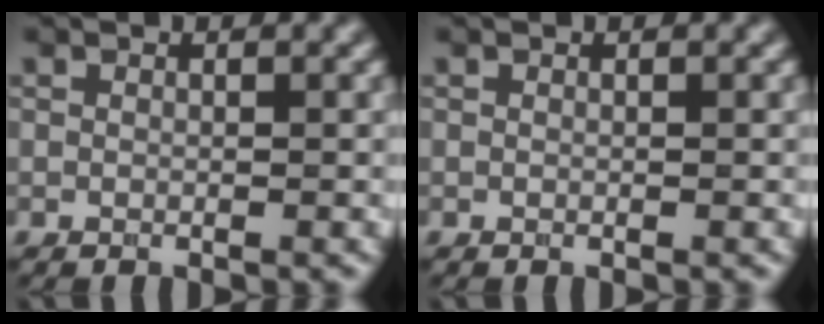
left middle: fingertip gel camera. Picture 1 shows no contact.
{"total": 0.0}